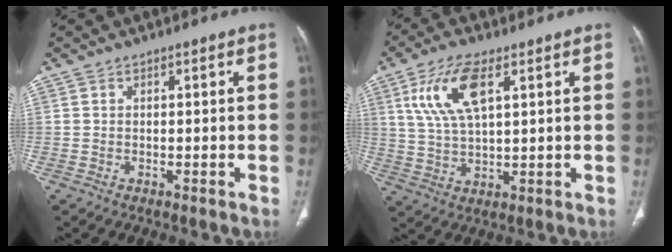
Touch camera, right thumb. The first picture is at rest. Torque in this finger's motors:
{"motor_torque": [-1.25, 1.46, 1.37, 0.00, 0.13]}